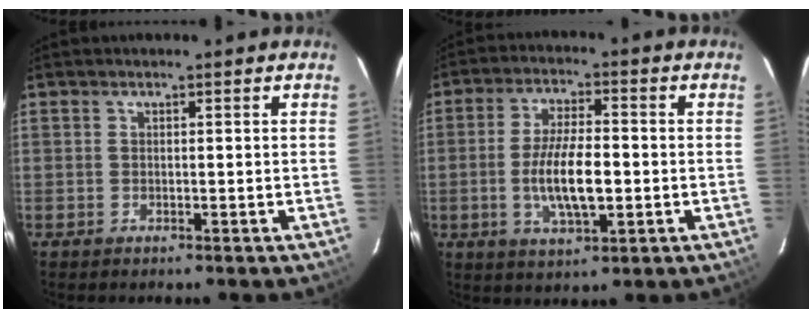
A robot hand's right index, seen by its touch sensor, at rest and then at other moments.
{"total": 10.1, "force": [-1.8, 3.4, 9.3], "torque": [-0.180, -0.005, -0.029]}